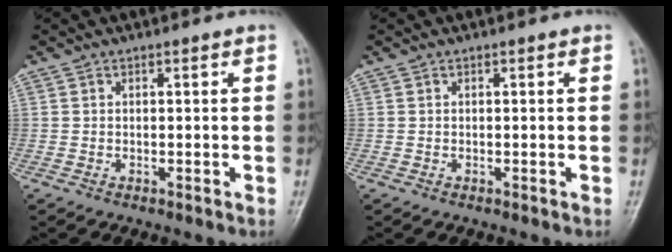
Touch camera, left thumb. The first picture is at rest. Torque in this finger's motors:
{"motor_torque": [0.00, 0.00, 0.02, 0.00, 0.00]}